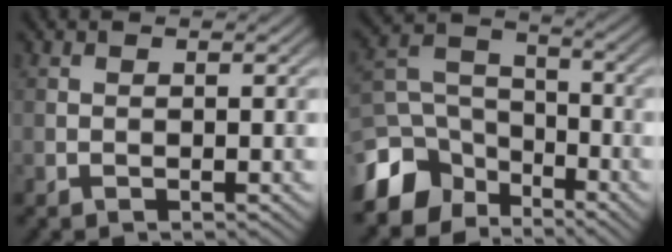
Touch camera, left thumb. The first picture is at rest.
{"total": 9.7, "force": [-6.5, 6.0, 4.0], "torque": [-0.100, -0.009, -0.140]}